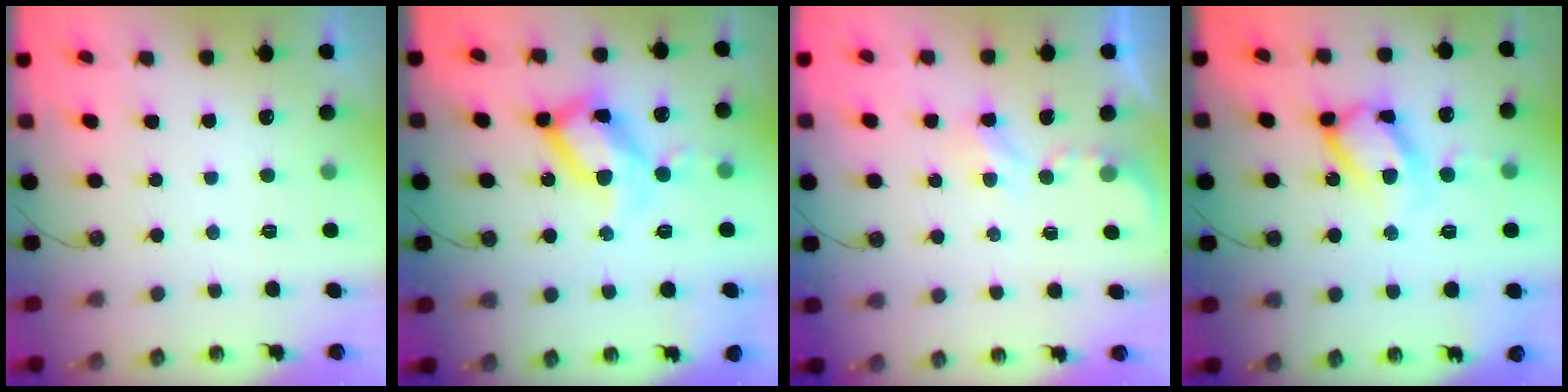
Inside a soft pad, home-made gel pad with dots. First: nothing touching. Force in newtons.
{"total": 20.3, "press": 20.2, "slide": 1.9}
{"total": 2.7, "press": 2.7, "slide": 0.5}
{"total": 14.5, "press": 14.4, "slide": 1.3}